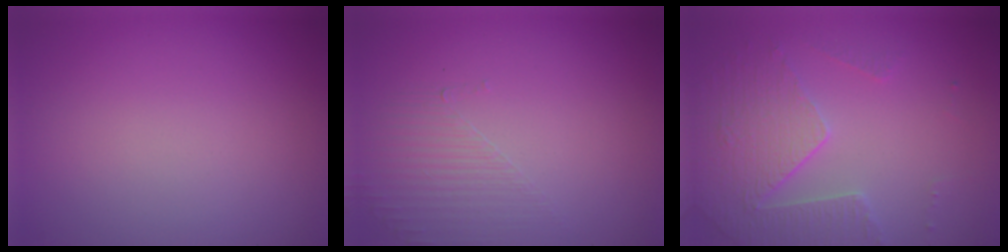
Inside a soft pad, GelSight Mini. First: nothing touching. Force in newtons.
{"total": 1.6, "press": 0.7, "slide": 1.4}
{"total": 3.6, "press": 3.5, "slide": 1.1}